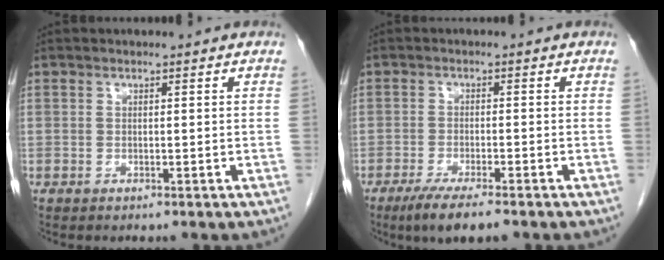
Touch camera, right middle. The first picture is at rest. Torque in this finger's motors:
{"motor_torque": [0.66, -0.46, 0.16, 0.05]}